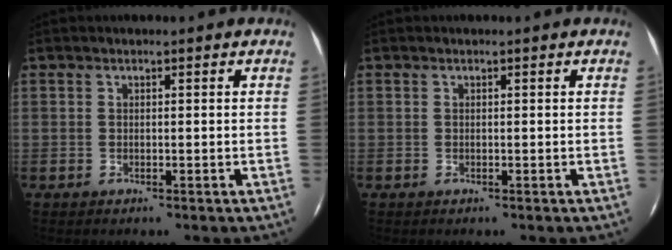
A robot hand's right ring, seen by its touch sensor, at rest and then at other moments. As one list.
[{"total": 0.0}]